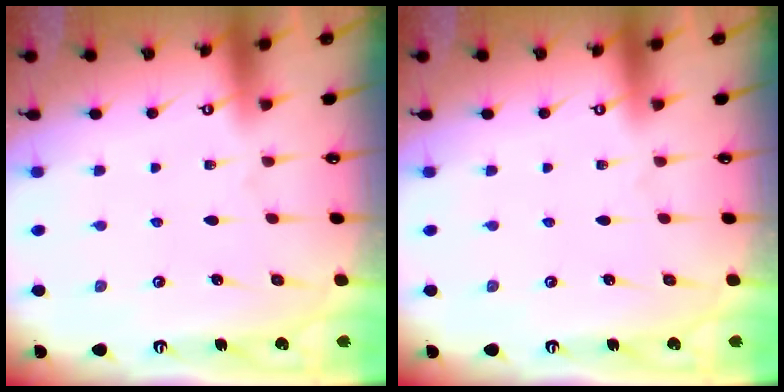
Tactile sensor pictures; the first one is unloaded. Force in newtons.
{"total": 0.0}